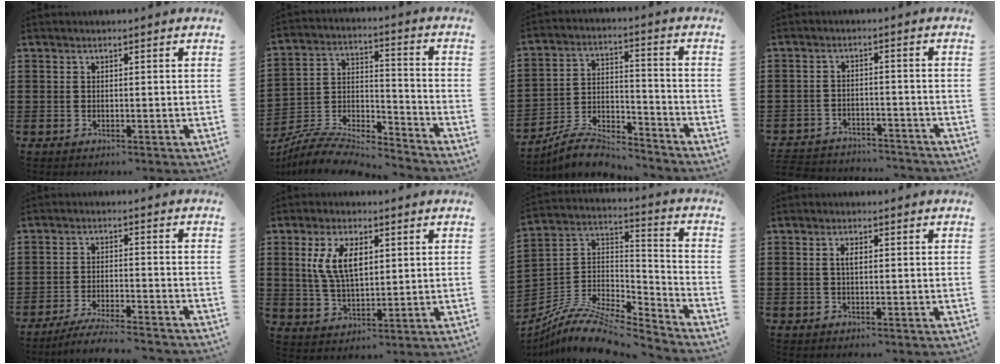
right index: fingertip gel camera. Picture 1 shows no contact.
{"total": 7.8, "force": [-7.5, 1.2, 1.9], "torque": [-0.043, 0.000, -0.151]}
{"total": 7.5, "force": [-7.2, 1.3, 2.0], "torque": [-0.043, 0.009, -0.141]}
{"total": 3.6, "force": [-3.6, 0.2, 0.0], "torque": [-0.013, -0.004, -0.079]}
{"total": 4.8, "force": [-4.6, -0.3, 1.4], "torque": [-0.031, -0.010, -0.091]}
{"total": 7.5, "force": [2.5, 3.5, 6.1], "torque": [-0.137, 0.009, 0.042]}
{"total": 9.8, "force": [-8.1, 3.1, 4.6], "torque": [-0.089, 0.011, -0.158]}
{"total": 1.8, "force": [0.3, 0.8, 1.6], "torque": [-0.032, 0.006, 0.003]}